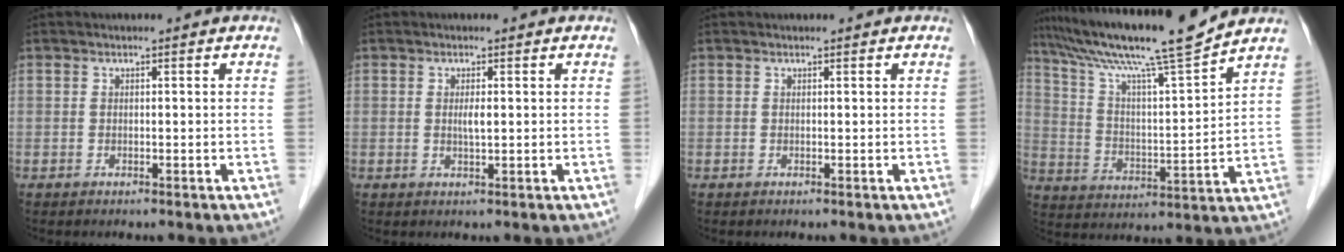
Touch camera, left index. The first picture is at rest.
{"total": 1.4, "force": [0.2, 0.1, 1.4], "torque": [-0.030, -0.001, 0.005]}
{"total": 0.7, "force": [0.7, 0.1, 0.1], "torque": [-0.004, 0.009, 0.011]}
{"total": 16.4, "force": [14.1, -1.4, 8.4], "torque": [-0.151, -0.004, 0.234]}